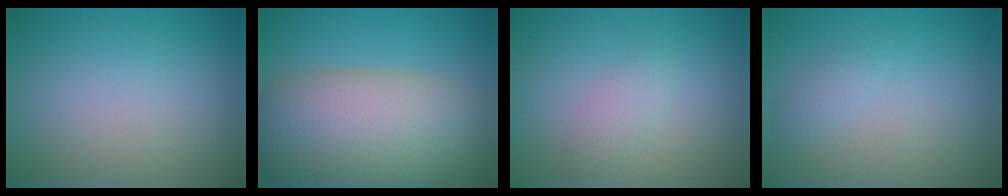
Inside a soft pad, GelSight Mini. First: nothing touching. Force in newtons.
{"total": 12.3, "press": 12.3, "slide": 0.6}
{"total": 1.5, "press": 1.5, "slide": 0.0}
{"total": 0.9, "press": 0.9, "slide": 0.0}